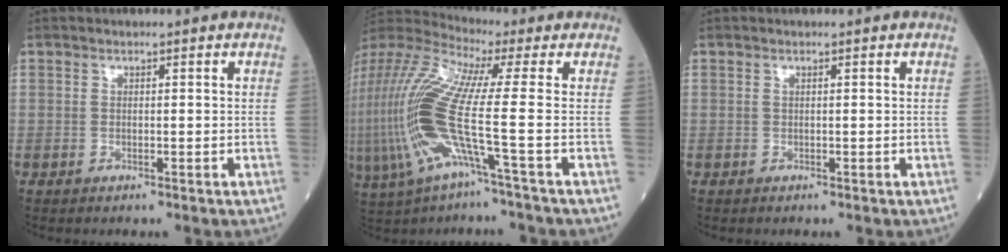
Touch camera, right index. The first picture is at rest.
{"total": 18.4, "force": [-3.3, 1.3, 18.0], "torque": [-0.423, -0.004, -0.074]}
{"total": 0.0}